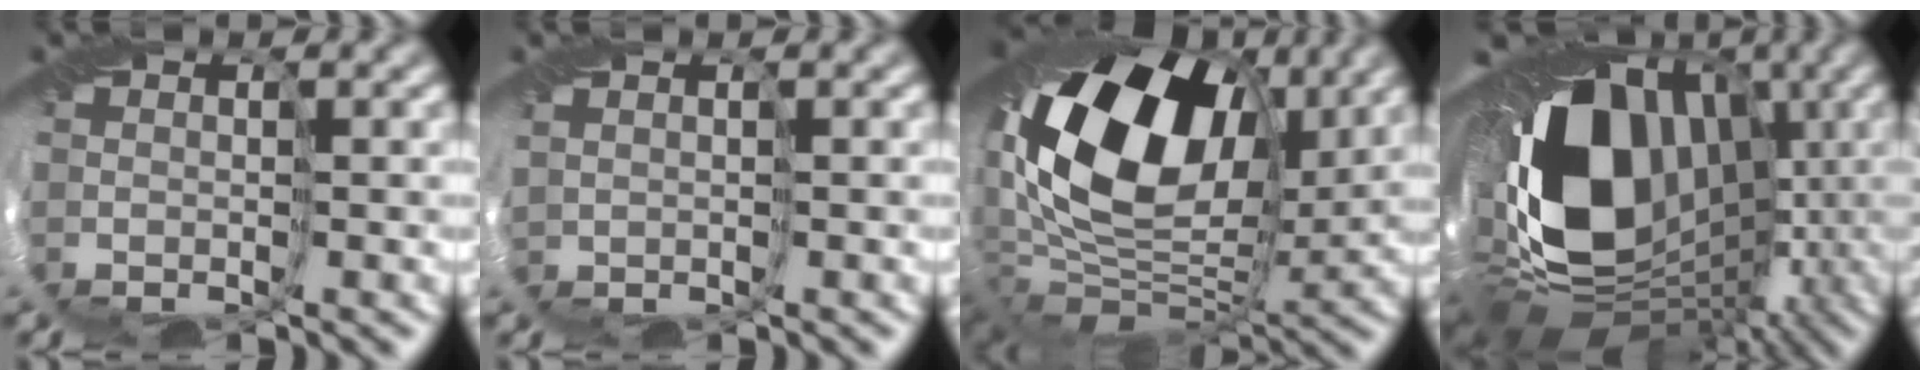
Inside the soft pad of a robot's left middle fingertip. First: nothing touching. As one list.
[{"total": 0.5, "force": [0.4, 0.3, 0.1], "torque": [-0.007, -0.002, 0.009]}, {"total": 18.4, "force": [3.5, 12.5, 13.1], "torque": [-0.258, 0.013, 0.058]}, {"total": 19.0, "force": [-0.9, 13.8, 13.0], "torque": [-0.245, -0.009, -0.016]}]